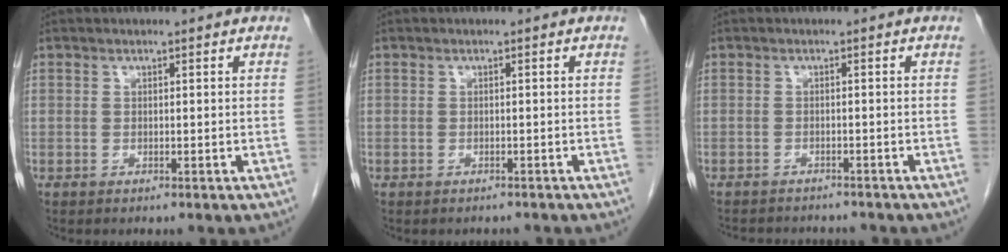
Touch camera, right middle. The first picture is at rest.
{"total": 1.9, "force": [-1.7, 0.7, 0.3], "torque": [-0.011, -0.002, -0.021]}
{"total": 7.5, "force": [-6.9, 2.0, 1.9], "torque": [-0.031, -0.002, -0.088]}